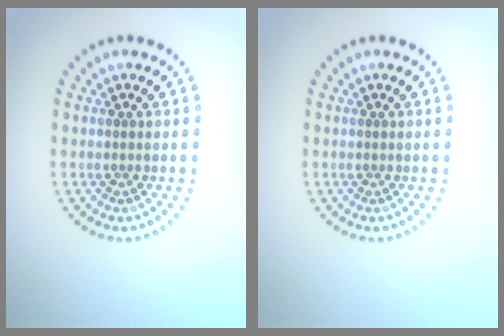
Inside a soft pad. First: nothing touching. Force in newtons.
{"total": 0.0}